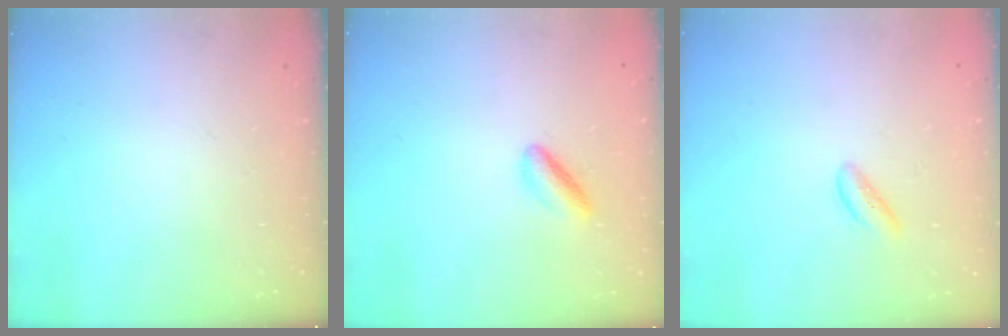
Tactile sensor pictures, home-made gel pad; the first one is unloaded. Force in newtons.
{"total": 4.1, "press": 4.1, "slide": 0.3}
{"total": 1.4, "press": 1.3, "slide": 0.4}